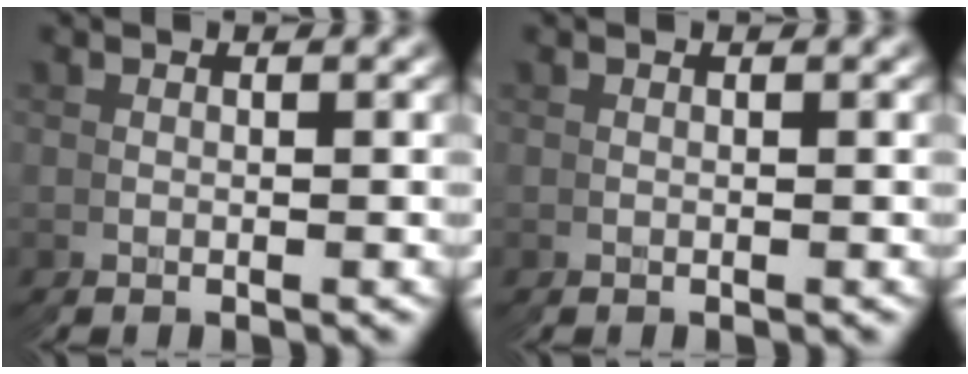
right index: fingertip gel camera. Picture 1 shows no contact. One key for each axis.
{"total": 0.0}